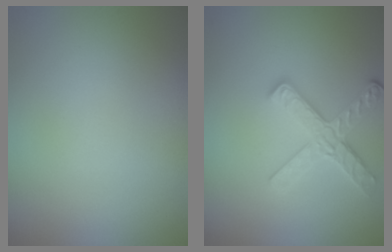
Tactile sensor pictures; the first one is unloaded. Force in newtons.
{"total": 3.4, "press": 3.1, "slide": 1.3}